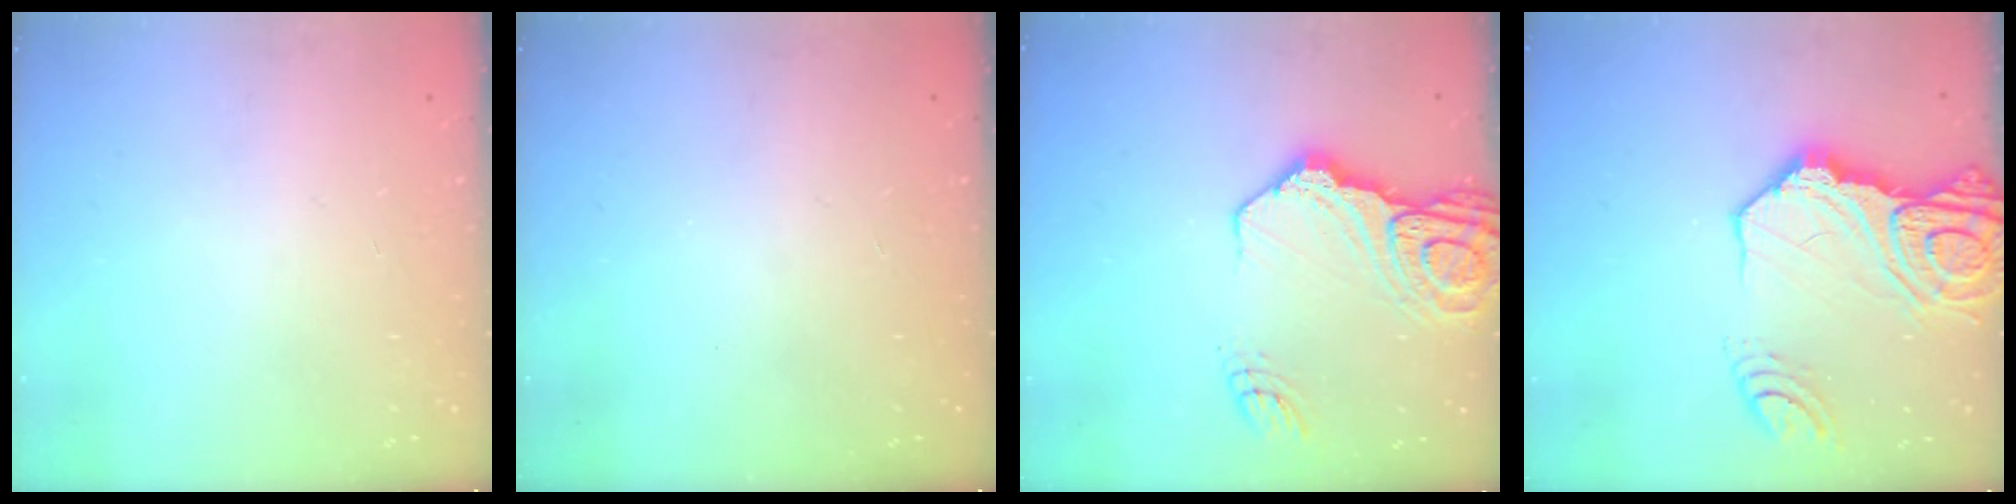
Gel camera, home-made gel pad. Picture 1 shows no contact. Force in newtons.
{"total": 0.0}
{"total": 18.1, "press": 17.9, "slide": 2.1}
{"total": 22.5, "press": 22.4, "slide": 2.8}